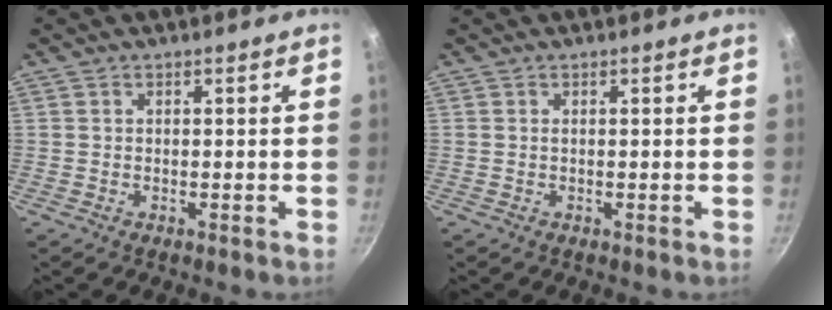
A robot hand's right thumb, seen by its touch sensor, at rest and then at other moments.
{"total": 0.0}